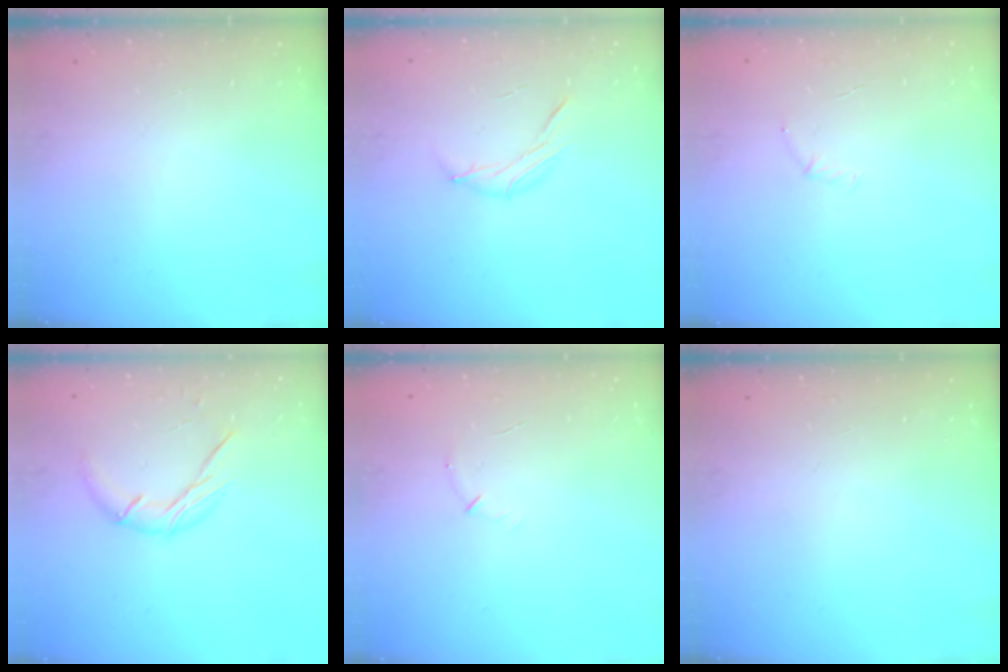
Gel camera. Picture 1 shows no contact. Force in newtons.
{"total": 7.0, "press": 6.9, "slide": 1.4}
{"total": 4.2, "press": 4.0, "slide": 1.1}
{"total": 8.7, "press": 8.7, "slide": 0.3}
{"total": 4.3, "press": 4.1, "slide": 1.1}
{"total": 0.0}